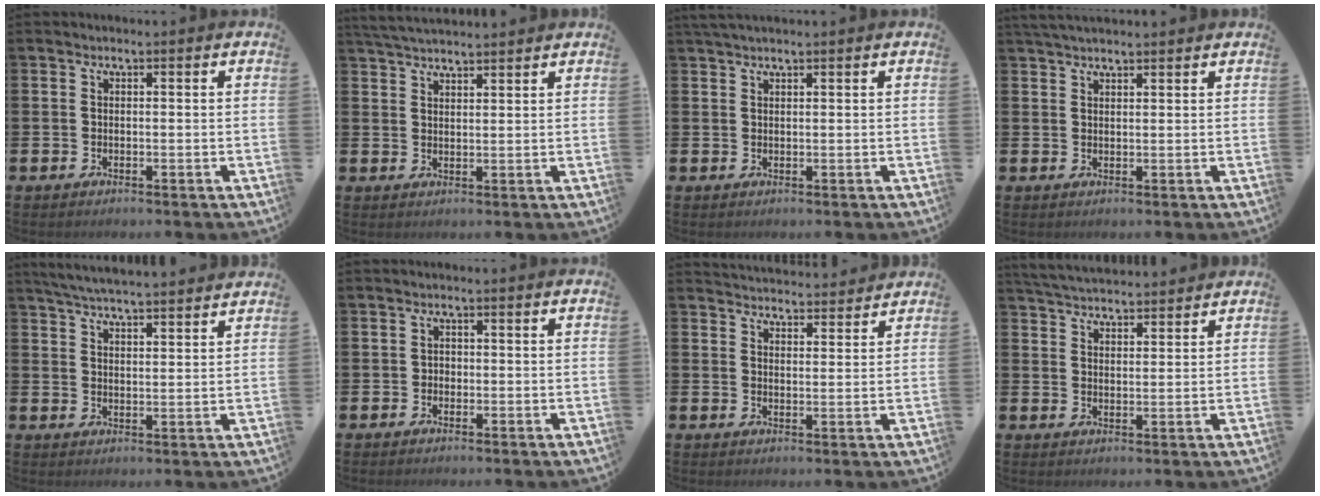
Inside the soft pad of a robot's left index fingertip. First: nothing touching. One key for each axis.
{"total": 3.7, "fx": 3.7, "fy": 0.3, "fz": 0.7, "tx": -0.023, "ty": -0.013, "tz": 0.069}
{"total": 1.6, "fx": 1.5, "fy": 0.1, "fz": 0.7, "tx": -0.007, "ty": 0.001, "tz": 0.025}
{"total": 2.8, "fx": 2.6, "fy": 0.6, "fz": 0.8, "tx": -0.014, "ty": -0.005, "tz": 0.047}
{"total": 5.2, "fx": 5.1, "fy": -0.1, "fz": 0.7, "tx": -0.035, "ty": -0.028, "tz": 0.093}
{"total": 1.0, "fx": -0.3, "fy": 0.9, "fz": 0.3, "tx": -0.001, "ty": 0.004, "tz": -0.009}
{"total": 4.0, "fx": 4.0, "fy": 0.3, "fz": -0.2, "tx": 0.001, "ty": -0.030, "tz": 0.071}
{"total": 4.4, "fx": 4.4, "fy": 0.4, "fz": 0.1, "tx": -0.016, "ty": -0.024, "tz": 0.080}